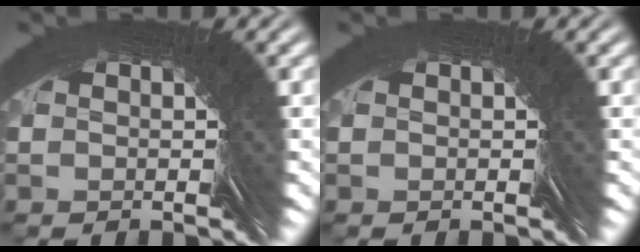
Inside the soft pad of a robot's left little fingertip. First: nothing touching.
{"total": 0.0}